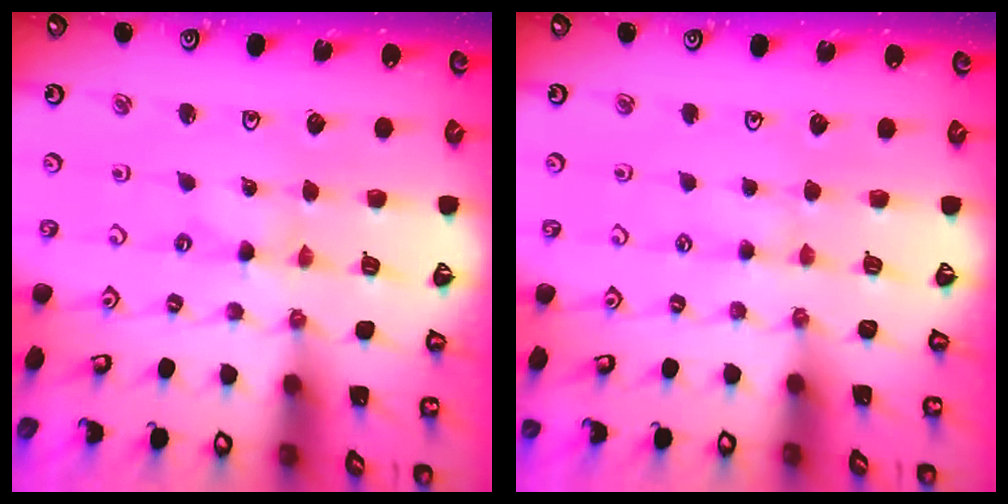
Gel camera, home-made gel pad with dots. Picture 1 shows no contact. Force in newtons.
{"total": 1.8, "press": 1.7, "slide": 0.3}